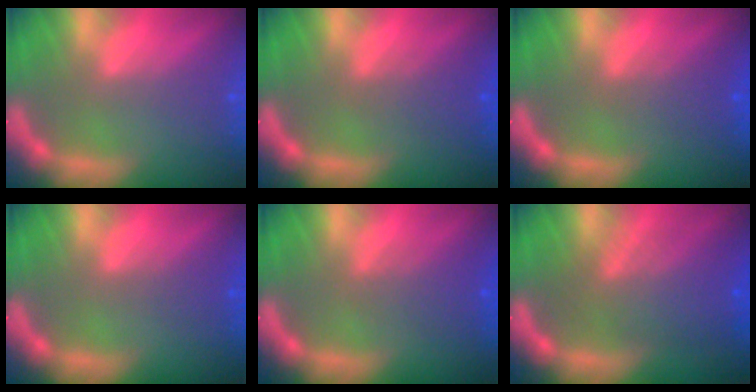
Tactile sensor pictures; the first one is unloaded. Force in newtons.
{"total": 2.5}
{"total": 2.5}
{"total": 1.5}
{"total": 3.0}
{"total": 7.1}